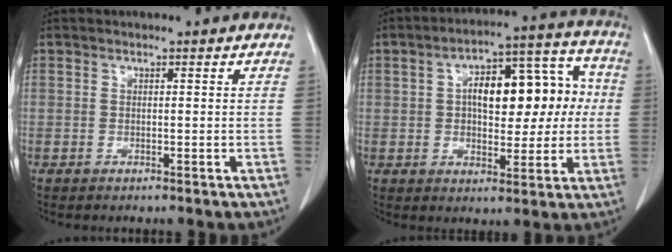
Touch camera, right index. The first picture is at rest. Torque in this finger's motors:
{"motor_torque": [1.23, 0.19, 0.28, 0.12]}